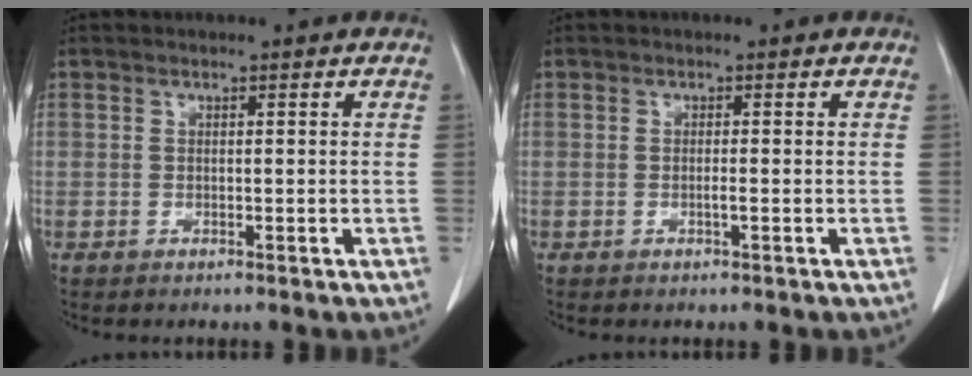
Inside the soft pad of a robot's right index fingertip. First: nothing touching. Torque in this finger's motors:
{"motor_torque": [0.11, -0.11, 0.17, 0.04]}